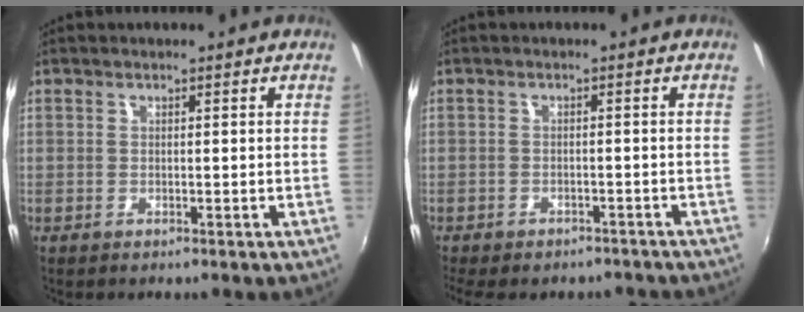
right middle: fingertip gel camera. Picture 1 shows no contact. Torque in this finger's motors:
{"motor_torque": [1.09, -1.04, 0.30, 0.13]}